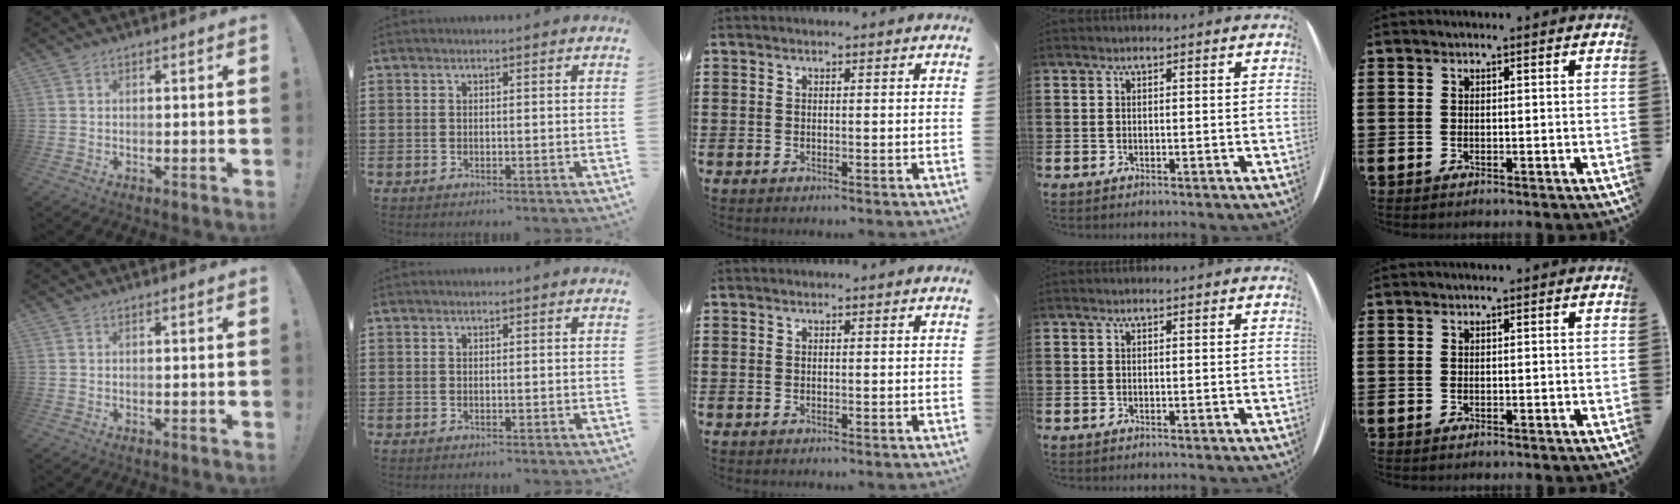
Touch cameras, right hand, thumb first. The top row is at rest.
{}